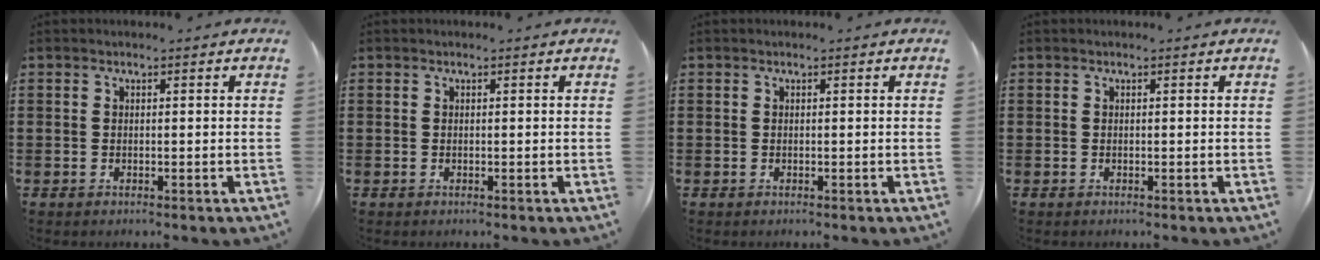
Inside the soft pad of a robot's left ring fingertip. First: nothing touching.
{"total": 0.0}
{"total": 0.0}
{"total": 0.0}